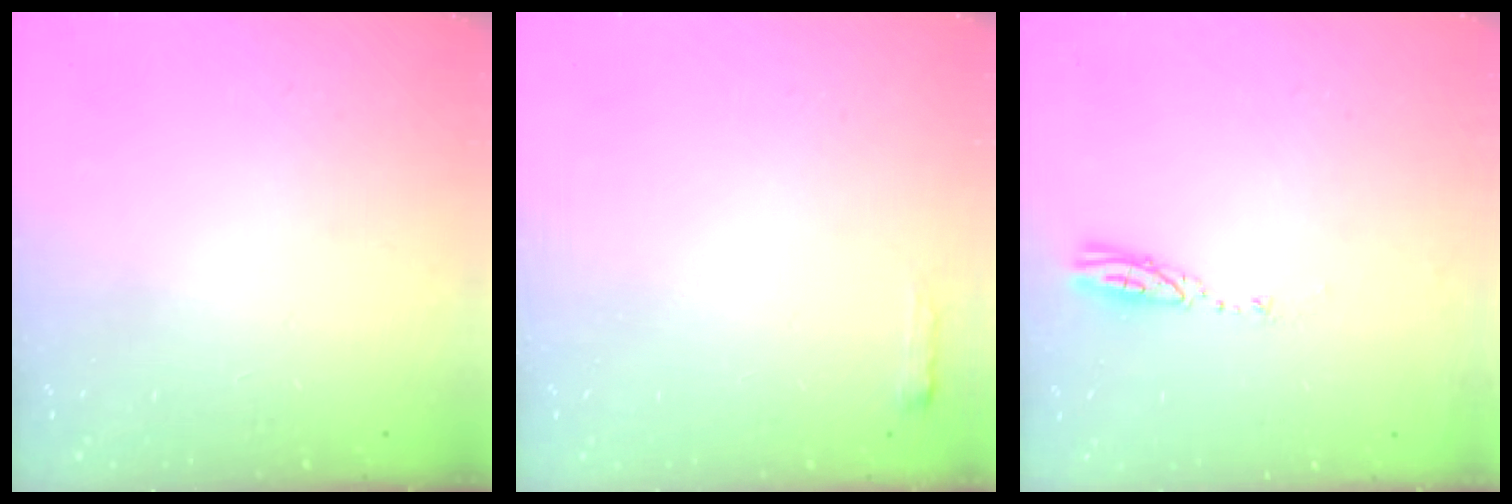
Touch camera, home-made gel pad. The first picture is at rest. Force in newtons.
{"total": 2.7, "press": 2.6, "slide": 0.5}
{"total": 3.5, "press": 3.5, "slide": 0.1}